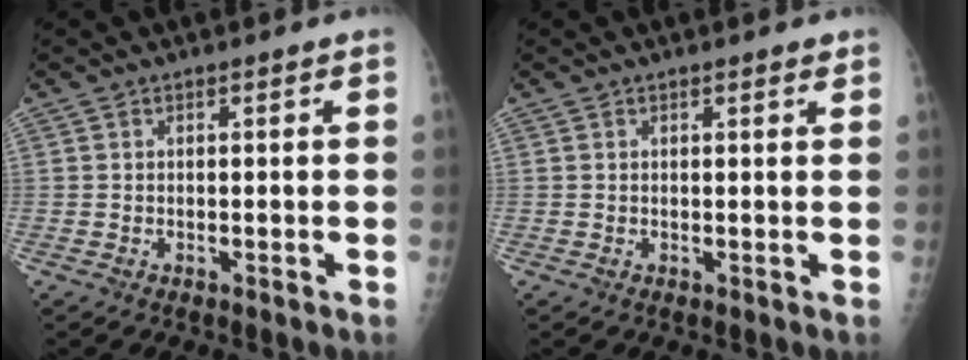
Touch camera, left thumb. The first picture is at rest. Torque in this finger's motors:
{"motor_torque": [-0.19, -0.02, -0.12, 0.00, 0.03]}